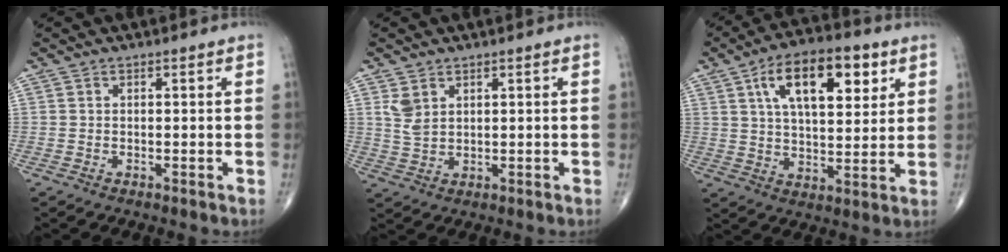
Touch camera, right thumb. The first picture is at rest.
{"total": 3.7, "force": [1.9, 2.3, 2.2], "torque": [-0.042, -0.007, 0.048]}
{"total": 16.6, "force": [6.9, 7.7, 13.0], "torque": [-0.178, -0.014, 0.112]}